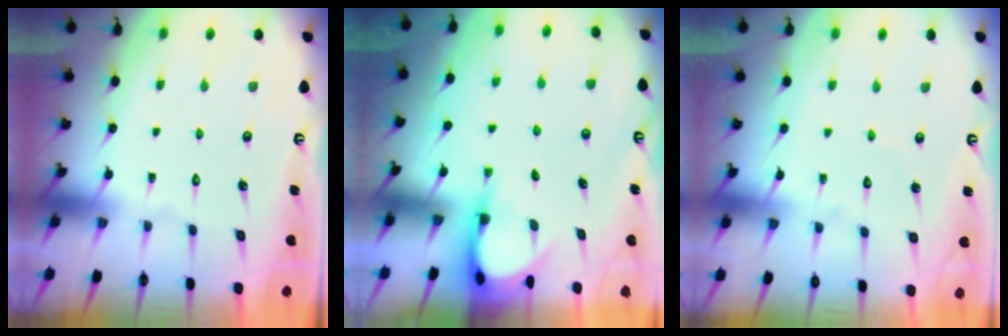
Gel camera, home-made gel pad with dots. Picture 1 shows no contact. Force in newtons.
{"total": 3.7, "press": 3.7, "slide": 0.2}
{"total": 2.7, "press": 2.7, "slide": 0.3}